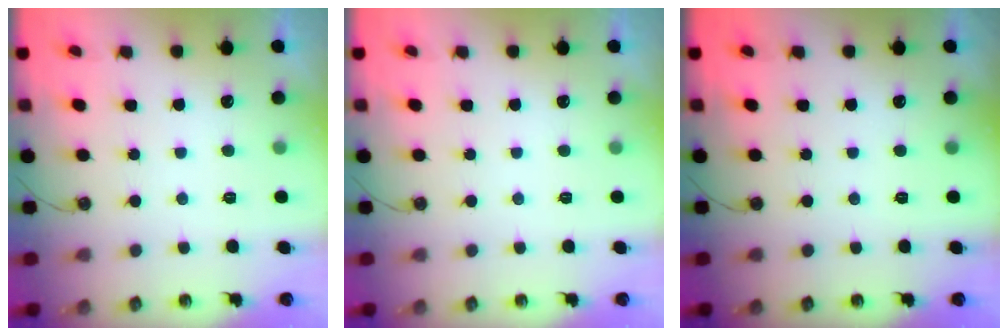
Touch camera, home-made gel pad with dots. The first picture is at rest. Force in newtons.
{"total": 0.0}
{"total": 0.0}